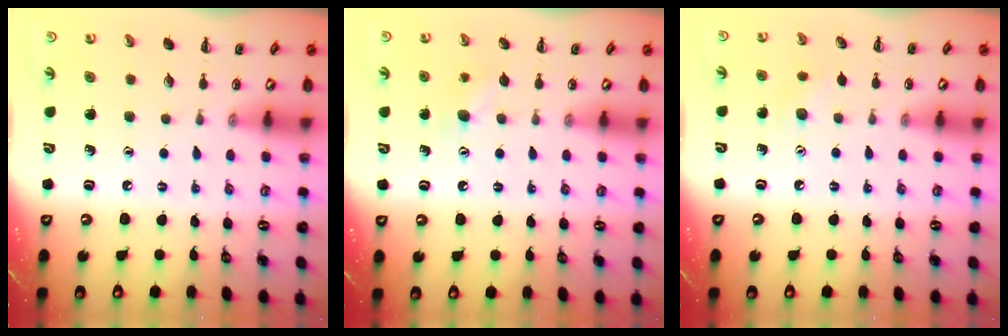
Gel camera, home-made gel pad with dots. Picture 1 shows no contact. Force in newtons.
{"total": 6.5, "press": 6.3, "slide": 1.6}
{"total": 5.7, "press": 5.6, "slide": 1.3}